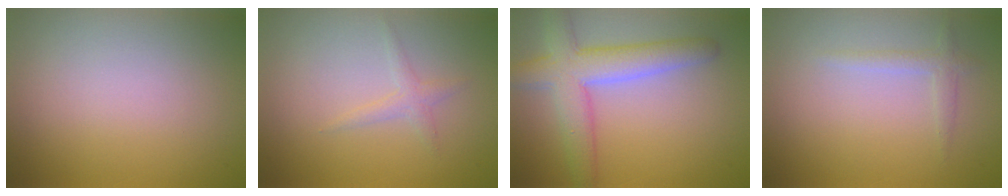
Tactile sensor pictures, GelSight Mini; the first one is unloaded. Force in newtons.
{"total": 1.2, "press": 1.2, "slide": 0.1}
{"total": 6.0, "press": 6.0, "slide": 0.4}
{"total": 1.3, "press": 1.3, "slide": 0.1}